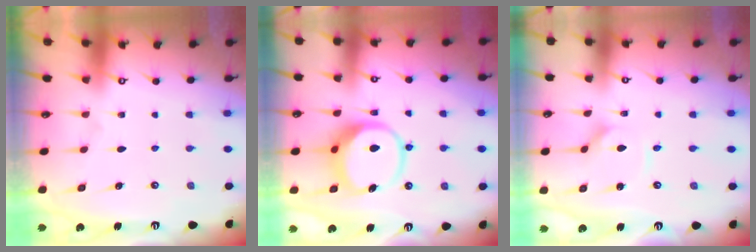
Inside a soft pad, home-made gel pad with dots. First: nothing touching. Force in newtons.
{"total": 11.0, "press": 10.9, "slide": 1.5}
{"total": 2.6, "press": 2.6, "slide": 0.3}